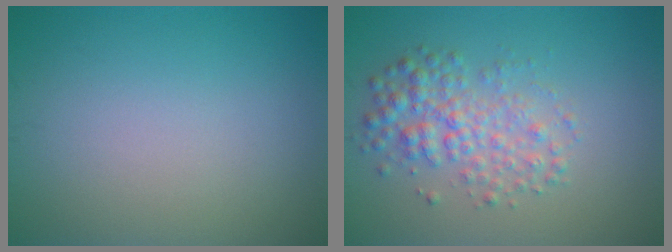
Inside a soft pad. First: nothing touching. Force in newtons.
{"total": 3.8, "press": 3.8, "slide": 0.0}